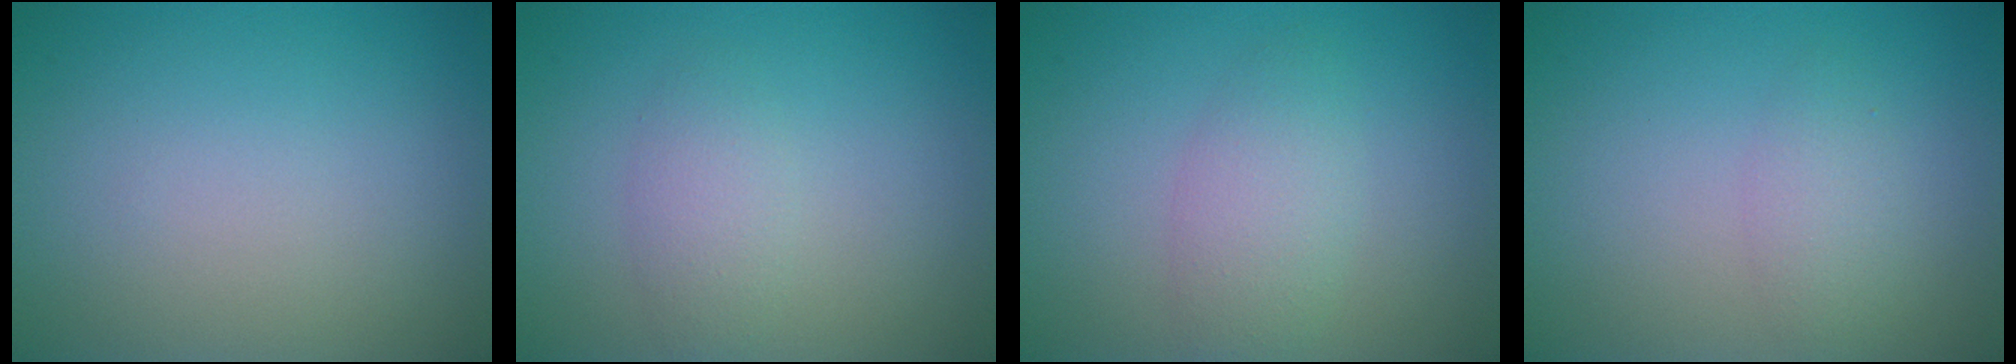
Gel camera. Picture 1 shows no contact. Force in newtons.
{"total": 1.9, "press": 1.9, "slide": 0.1}
{"total": 2.8, "press": 2.8, "slide": 0.1}
{"total": 1.8, "press": 1.8, "slide": 0.0}